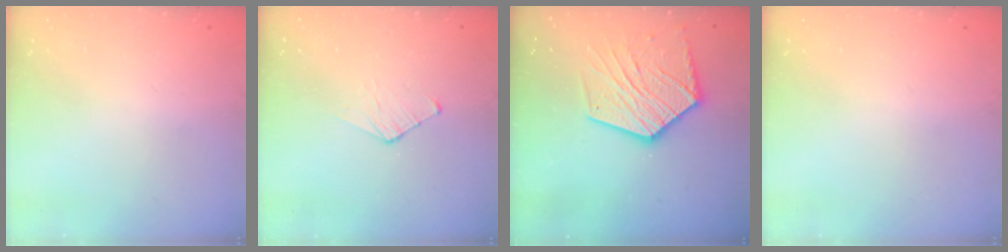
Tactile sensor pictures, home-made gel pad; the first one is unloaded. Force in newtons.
{"total": 4.4, "press": 4.3, "slide": 0.4}
{"total": 16.7, "press": 16.7, "slide": 1.3}
{"total": 0.0}